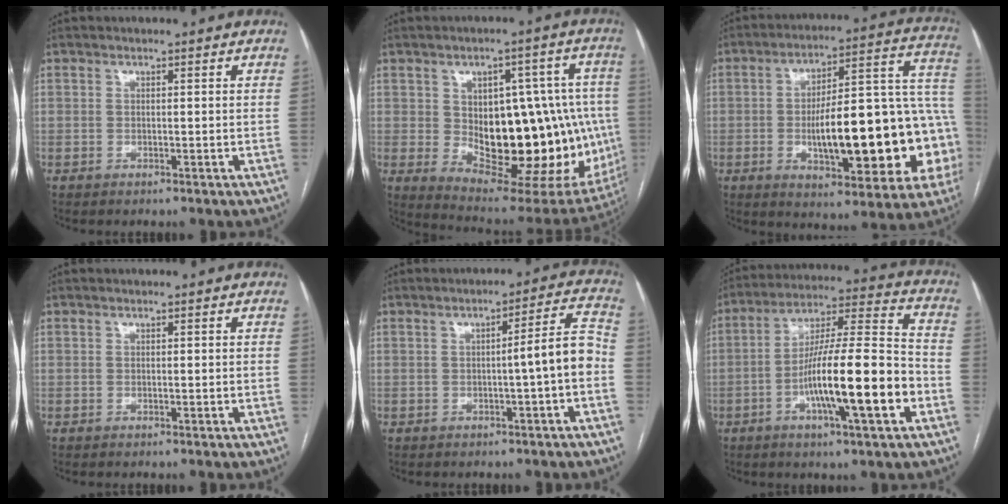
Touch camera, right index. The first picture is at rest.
{"total": 24.4, "force": [-1.8, 11.5, 21.5], "torque": [-0.248, 0.015, 0.004]}
{"total": 25.8, "force": [-4.7, 6.7, 24.5], "torque": [-0.284, 0.032, -0.052]}
{"total": 0.0}
{"total": 5.8, "force": [-1.4, -0.5, 5.6], "torque": [-0.073, 0.015, -0.019]}
{"total": 17.4, "force": [-5.5, 1.3, 16.5], "torque": [-0.283, 0.001, -0.089]}